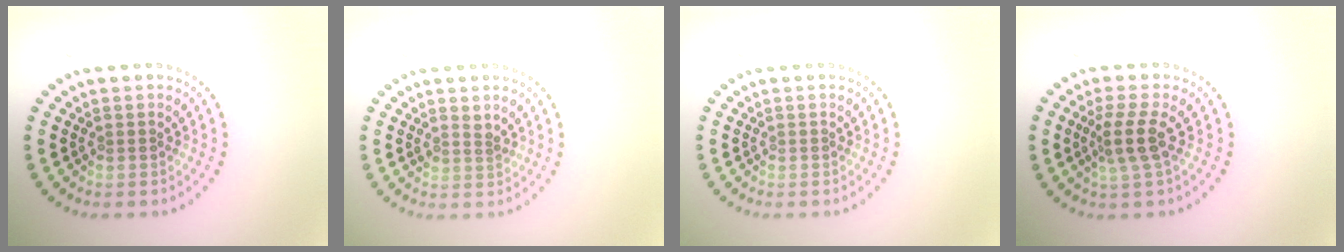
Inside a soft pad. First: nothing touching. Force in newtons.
{"total": 1.0, "press": 0.8, "slide": 0.6}
{"total": 0.0}
{"total": 2.8, "press": 2.2, "slide": 1.8}